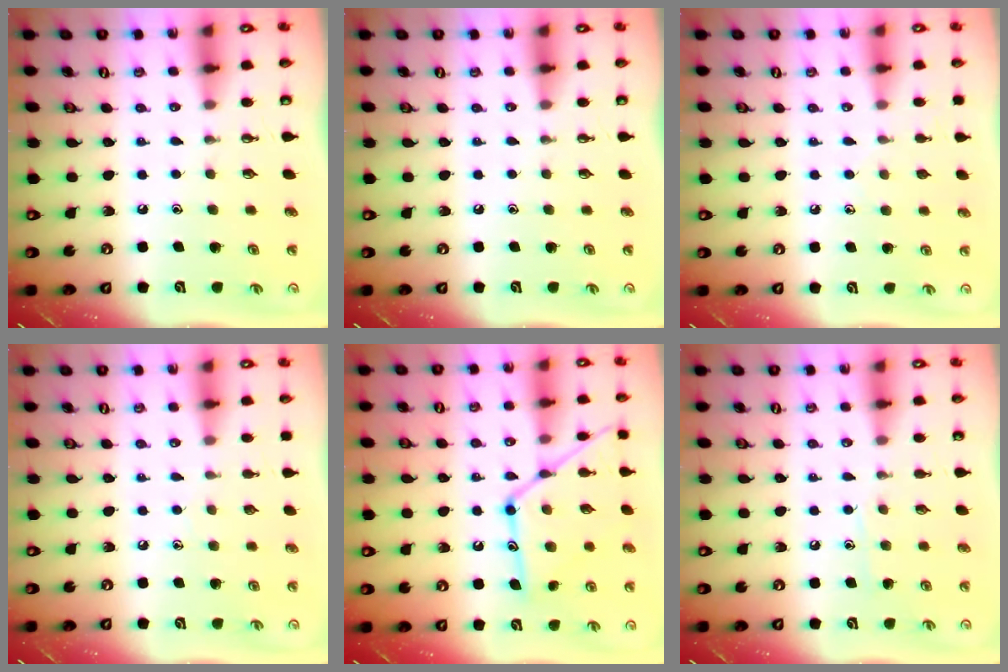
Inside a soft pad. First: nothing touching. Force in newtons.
{"total": 0.0}
{"total": 3.8, "press": 3.8, "slide": 0.4}
{"total": 3.2, "press": 3.2, "slide": 0.3}
{"total": 16.5, "press": 16.4, "slide": 1.3}
{"total": 5.6, "press": 5.6, "slide": 0.4}